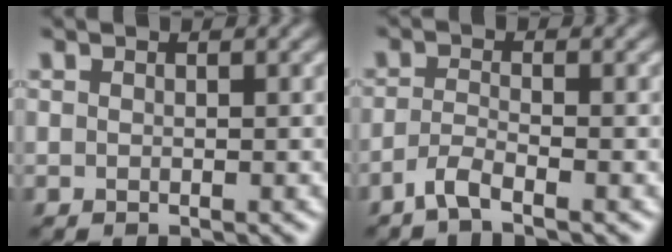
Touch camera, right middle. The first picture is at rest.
{"total": 2.1, "force": [-1.6, 0.3, 1.4], "torque": [-0.031, -0.002, -0.041]}